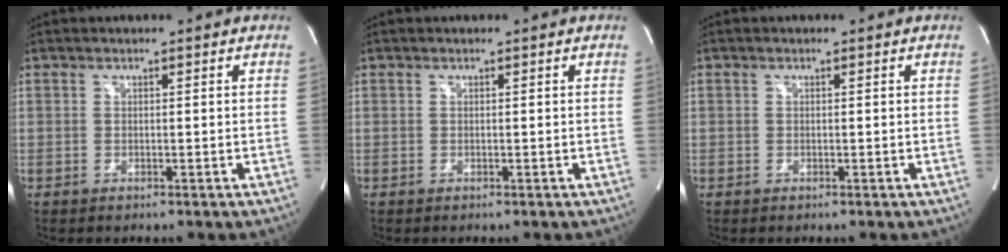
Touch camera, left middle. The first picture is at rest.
{"total": 0.0}
{"total": 0.0}